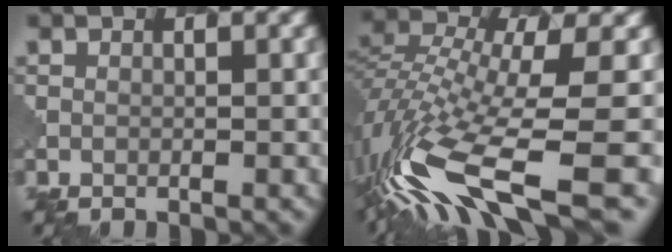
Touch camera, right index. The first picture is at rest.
{"total": 13.6, "force": [-6.6, 4.7, 10.9], "torque": [-0.239, -0.017, -0.107]}